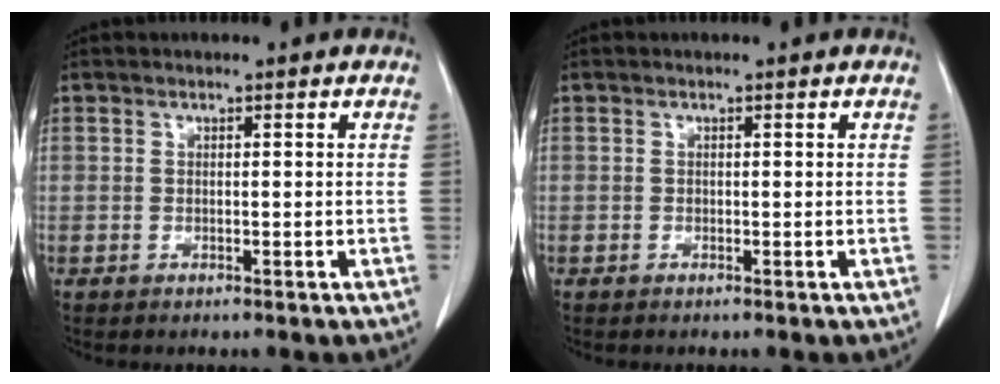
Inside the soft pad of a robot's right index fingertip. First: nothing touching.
{"total": 0.0}